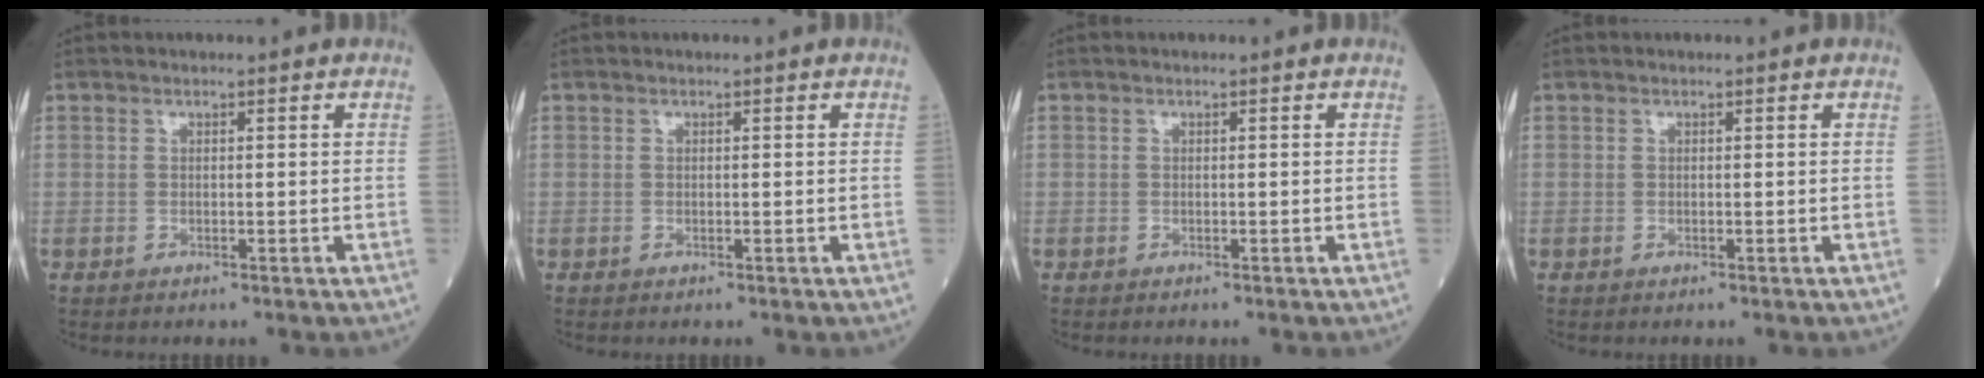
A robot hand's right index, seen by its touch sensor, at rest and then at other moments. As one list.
[{"total": 0.0}, {"total": 0.0}, {"total": 0.0}]